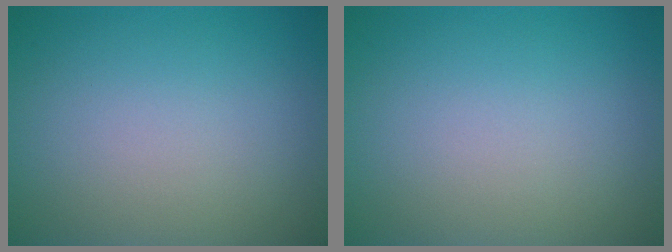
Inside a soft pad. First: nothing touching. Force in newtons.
{"total": 0.0}